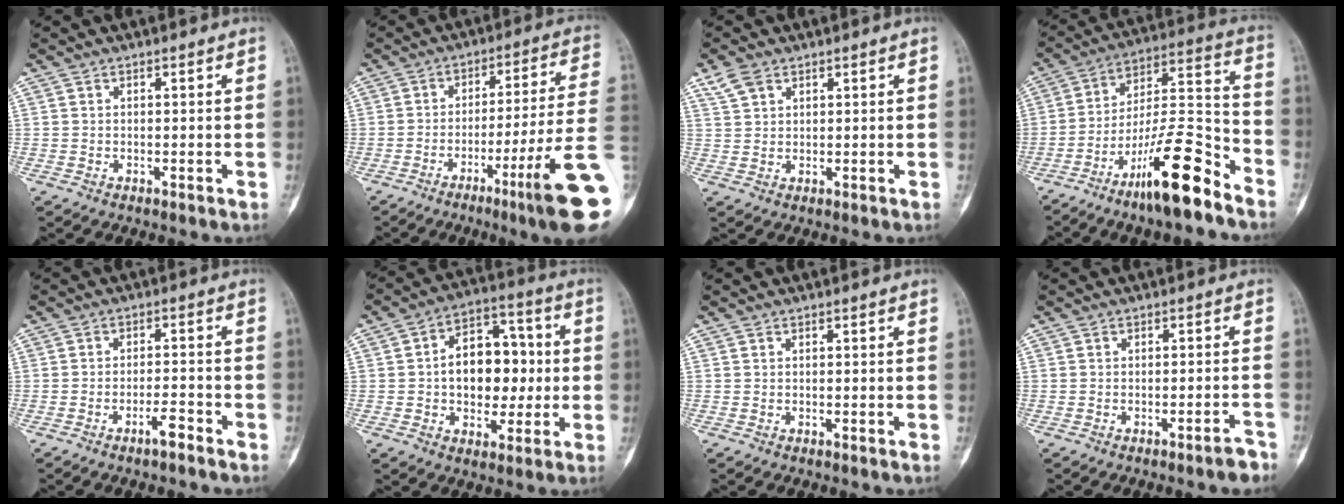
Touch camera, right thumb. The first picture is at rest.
{"total": 17.5, "force": [-7.3, 0.0, 15.9], "torque": [-0.201, 0.024, -0.110]}
{"total": 3.9, "force": [2.4, 2.3, 1.9], "torque": [-0.036, 0.001, 0.055]}
{"total": 17.7, "force": [-11.6, 3.7, 12.9], "torque": [-0.222, 0.090, -0.197]}
{"total": 3.4, "force": [-2.5, 0.7, 2.3], "torque": [-0.040, 0.017, -0.043]}
{"total": 15.1, "force": [0.1, 10.2, 11.1], "torque": [-0.119, 0.033, 0.003]}
{"total": 0.0}
{"total": 2.6, "force": [-2.0, 0.4, 1.5], "torque": [-0.021, 0.018, -0.025]}